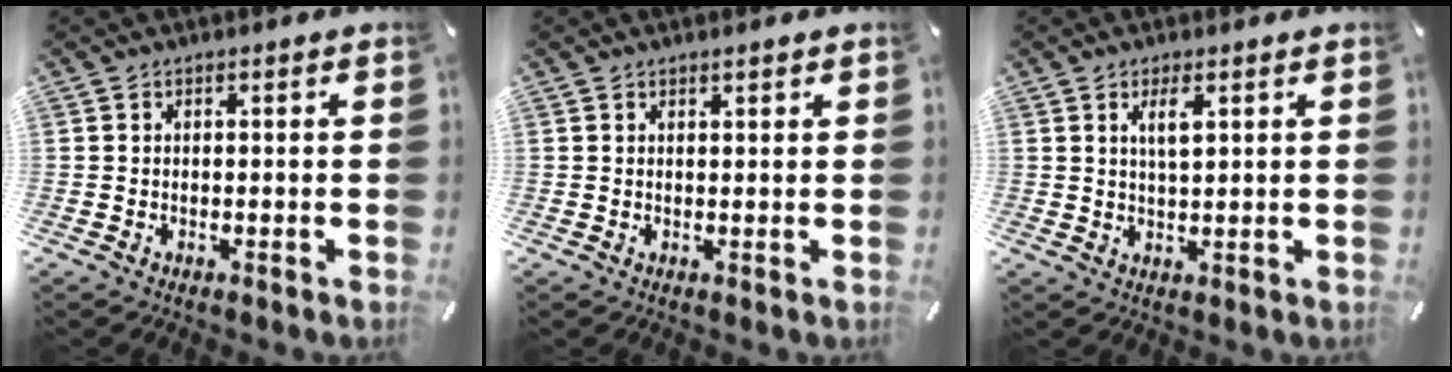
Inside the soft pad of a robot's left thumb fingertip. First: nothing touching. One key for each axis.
{"total": 1.1, "fx": 0.9, "fy": 0.2, "fz": 0.6, "tx": -0.012, "ty": -0.001, "tz": 0.017}
{"total": 4.2, "fx": 1.8, "fy": 1.1, "fz": 3.6, "tx": -0.068, "ty": 0.001, "tz": 0.027}